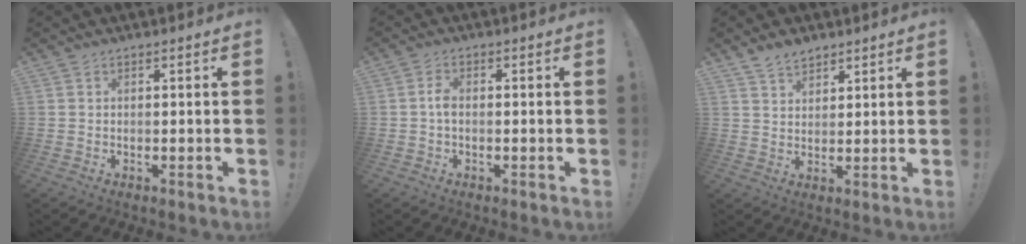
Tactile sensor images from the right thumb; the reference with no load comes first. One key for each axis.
{"total": 3.0, "fx": -0.6, "fy": 1.5, "fz": 2.5, "tx": -0.052, "ty": 0.012, "tz": -0.009}
{"total": 5.1, "fx": 4.1, "fy": 2.6, "fz": 1.7, "tx": -0.037, "ty": -0.019, "tz": 0.078}